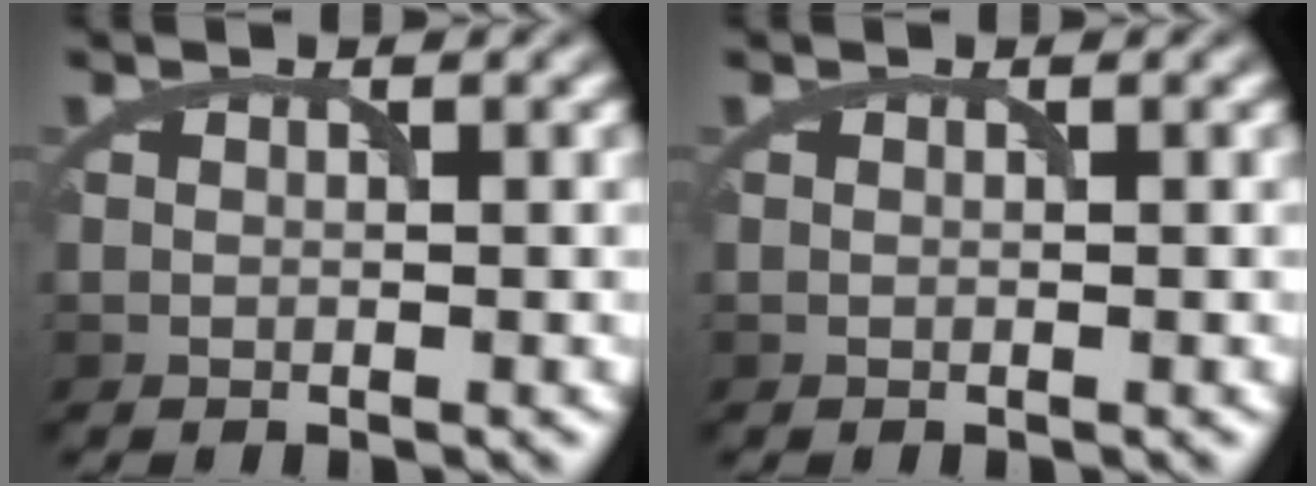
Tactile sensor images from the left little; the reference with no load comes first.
{"total": 0.0}